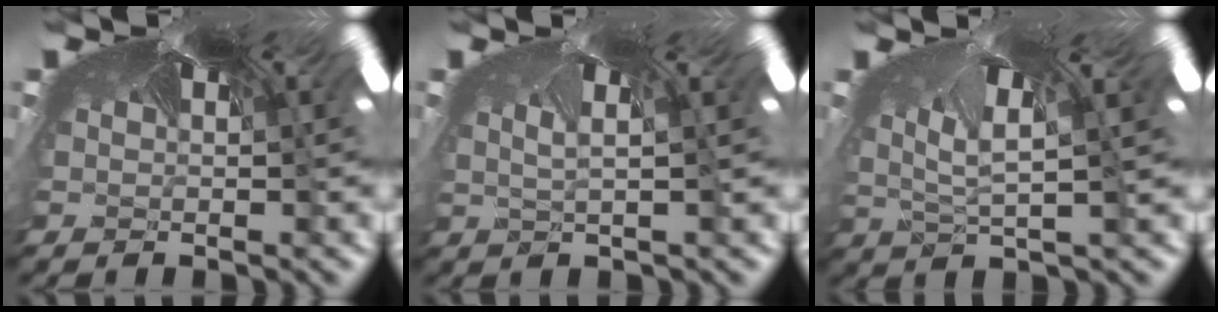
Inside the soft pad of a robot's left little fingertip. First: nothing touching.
{"total": 2.7, "force": [-2.6, 0.4, 0.8], "torque": [-0.030, -0.038, -0.022]}
{"total": 3.0, "force": [-3.0, -0.3, -0.1], "torque": [-0.035, -0.057, -0.021]}